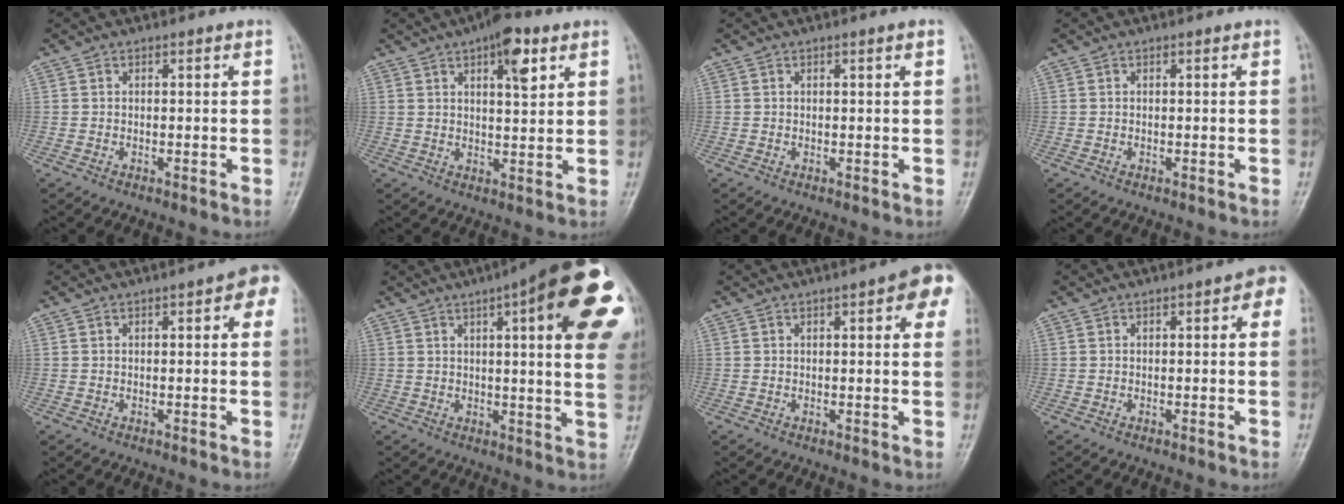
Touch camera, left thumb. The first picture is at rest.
{"total": 8.0, "force": [4.0, 2.9, 6.3], "torque": [-0.075, -0.014, 0.054]}
{"total": 0.6, "force": [0.3, -0.3, 0.4], "torque": [-0.009, 0.000, 0.003]}
{"total": 0.0}
{"total": 5.5, "force": [1.9, 1.8, 4.9], "torque": [-0.044, 0.009, 0.011]}
{"total": 24.3, "force": [8.7, 5.5, 22.0], "torque": [-0.221, 0.005, 0.105]}
{"total": 7.8, "force": [3.0, 2.1, 6.9], "torque": [-0.065, 0.003, 0.025]}
{"total": 4.3, "force": [1.2, 1.7, 3.7], "torque": [-0.031, 0.009, 0.005]}